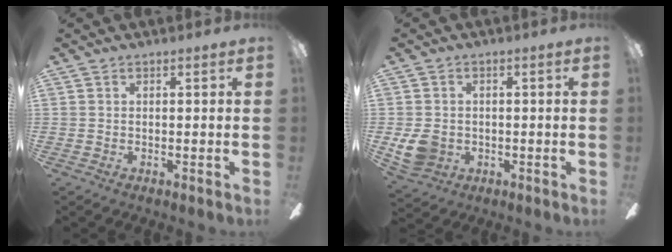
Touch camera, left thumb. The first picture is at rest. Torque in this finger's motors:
{"motor_torque": [0.63, 0.77, 0.31, -0.27, 0.02]}